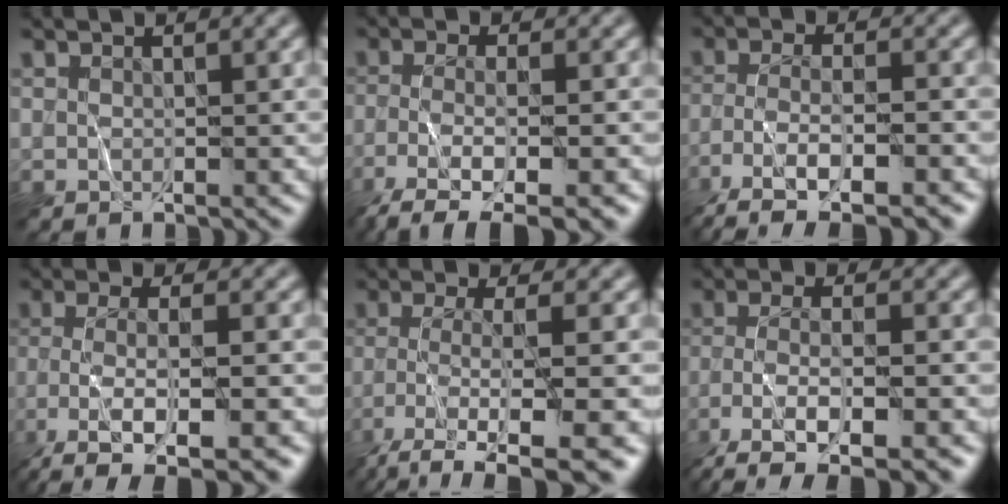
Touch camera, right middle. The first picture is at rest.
{"total": 5.9, "force": [-3.9, 1.3, 4.2], "torque": [-0.076, -0.003, -0.082]}
{"total": 8.1, "force": [-5.6, 2.4, 5.4], "torque": [-0.092, -0.002, -0.098]}
{"total": 6.8, "force": [-4.0, 1.7, 5.3], "torque": [-0.094, 0.000, -0.075]}
{"total": 7.9, "force": [-4.8, 1.7, 6.0], "torque": [-0.092, -0.002, -0.084]}
{"total": 7.3, "force": [-4.7, 2.0, 5.2], "torque": [-0.095, -0.002, -0.085]}